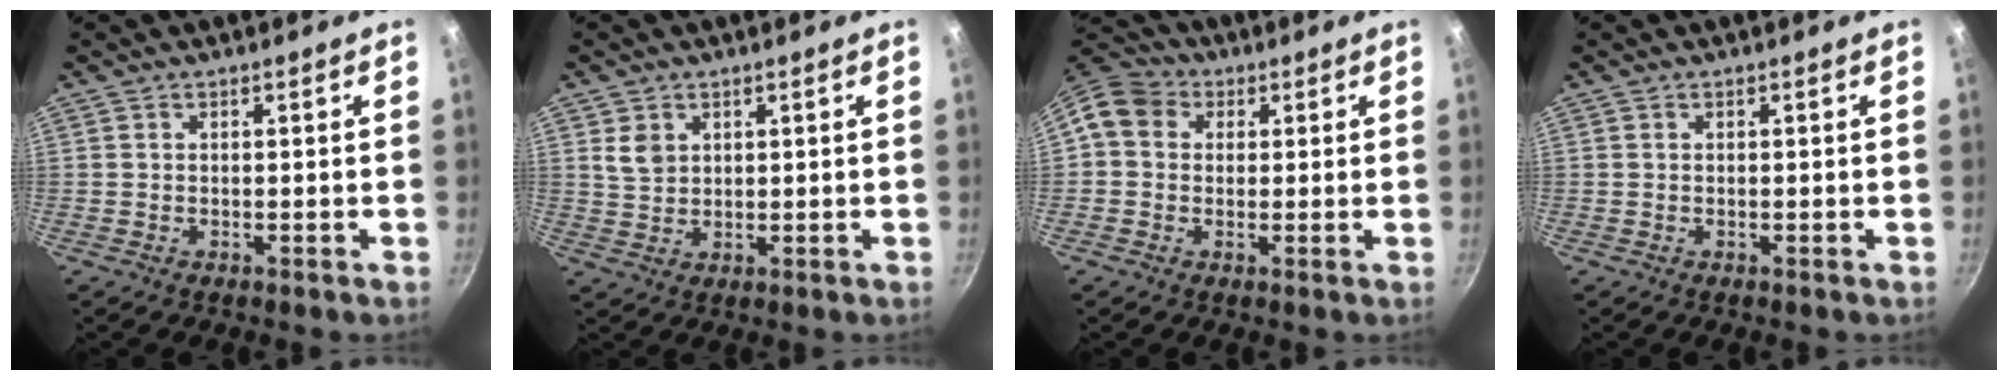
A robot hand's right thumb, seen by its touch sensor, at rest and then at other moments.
{"total": 3.9, "force": [1.6, 3.0, 1.9], "torque": [-0.025, -0.002, 0.034]}
{"total": 8.5, "force": [1.6, 7.3, 4.0], "torque": [-0.052, 0.018, 0.009]}
{"total": 0.0}